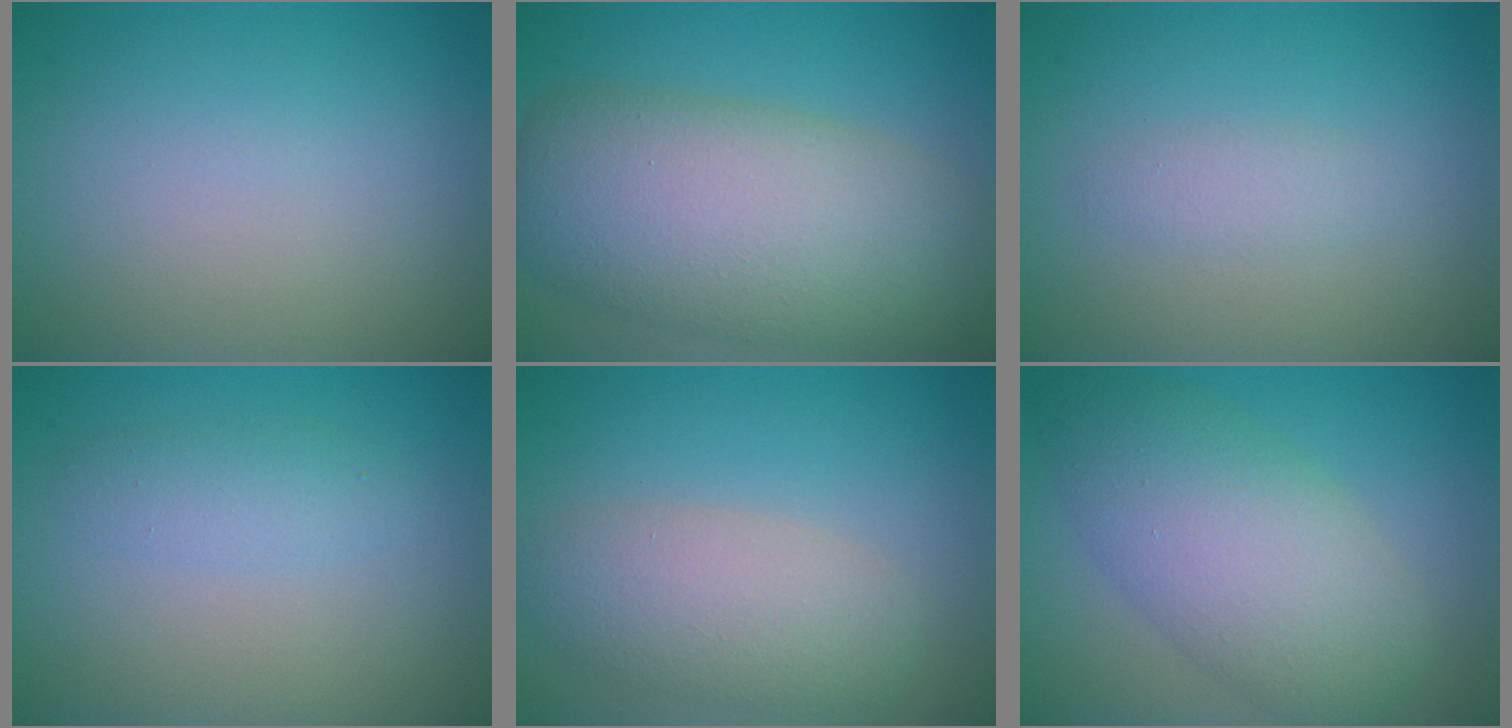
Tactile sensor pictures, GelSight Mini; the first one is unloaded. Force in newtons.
{"total": 11.2, "press": 11.2, "slide": 0.6}
{"total": 1.3, "press": 1.3, "slide": 0.0}
{"total": 1.6, "press": 1.6, "slide": 0.0}
{"total": 4.6, "press": 4.6, "slide": 0.4}
{"total": 7.5, "press": 7.5, "slide": 0.1}